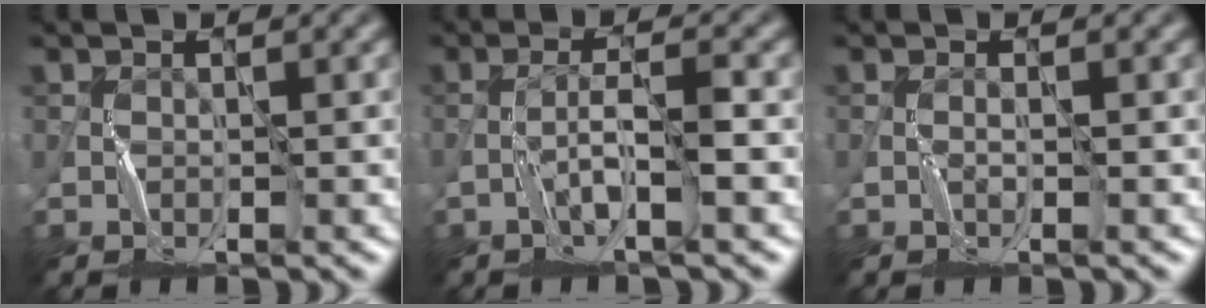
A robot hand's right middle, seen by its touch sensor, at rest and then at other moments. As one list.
[{"total": 2.3, "force": [-1.2, -0.6, 1.9], "torque": [-0.038, 0.010, -0.029]}, {"total": 0.6, "force": [-0.1, -0.6, -0.3], "torque": [0.000, 0.002, -0.004]}]